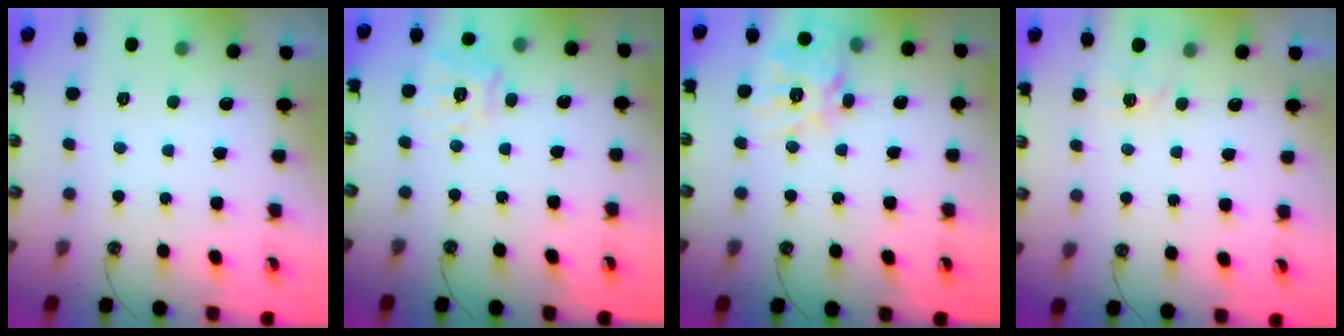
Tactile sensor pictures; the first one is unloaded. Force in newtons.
{"total": 11.4, "press": 11.3, "slide": 1.4}
{"total": 15.2, "press": 15.1, "slide": 1.5}
{"total": 3.0, "press": 3.0, "slide": 0.4}